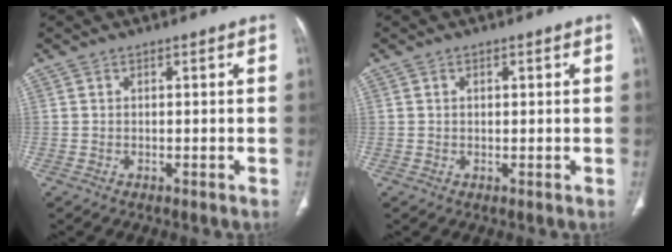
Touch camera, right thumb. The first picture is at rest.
{"total": 0.9, "force": [0.3, 0.5, 0.7], "torque": [-0.013, 0.001, 0.006]}